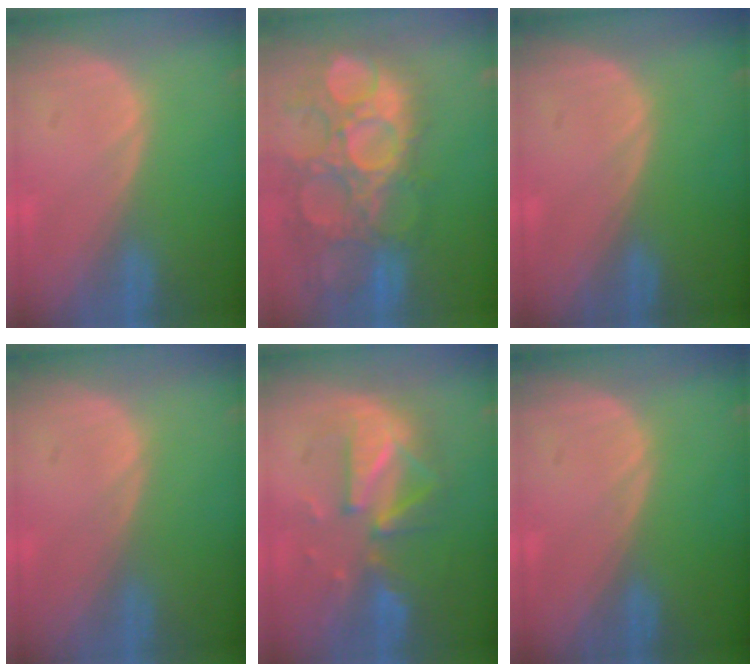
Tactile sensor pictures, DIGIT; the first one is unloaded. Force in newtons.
{"total": 14.8, "press": 12.7, "slide": 7.6}
{"total": 0.0}
{"total": 0.0}
{"total": 8.4, "press": 8.4, "slide": 0.9}
{"total": 0.0}